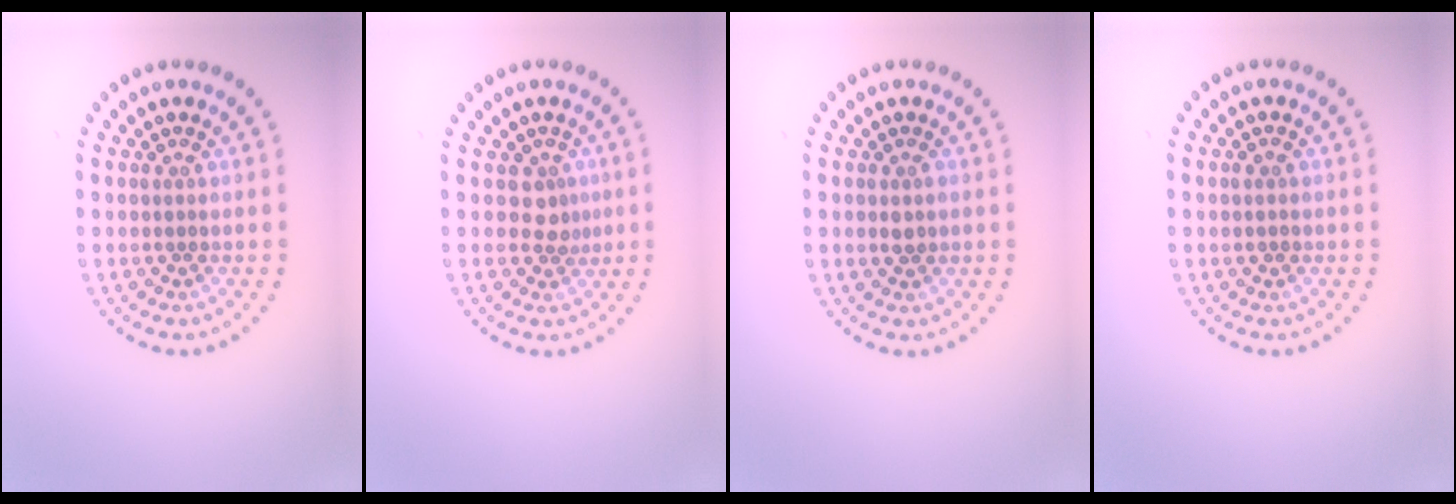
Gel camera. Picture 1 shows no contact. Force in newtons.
{"total": 1.9, "press": 1.3, "slide": 1.3}
{"total": 1.0, "press": 1.0, "slide": 0.1}
{"total": 0.8, "press": 0.7, "slide": 0.1}